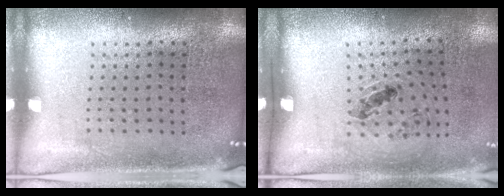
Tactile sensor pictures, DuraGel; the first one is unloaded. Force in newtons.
{"total": 1.1, "press": 0.7, "slide": 0.9}